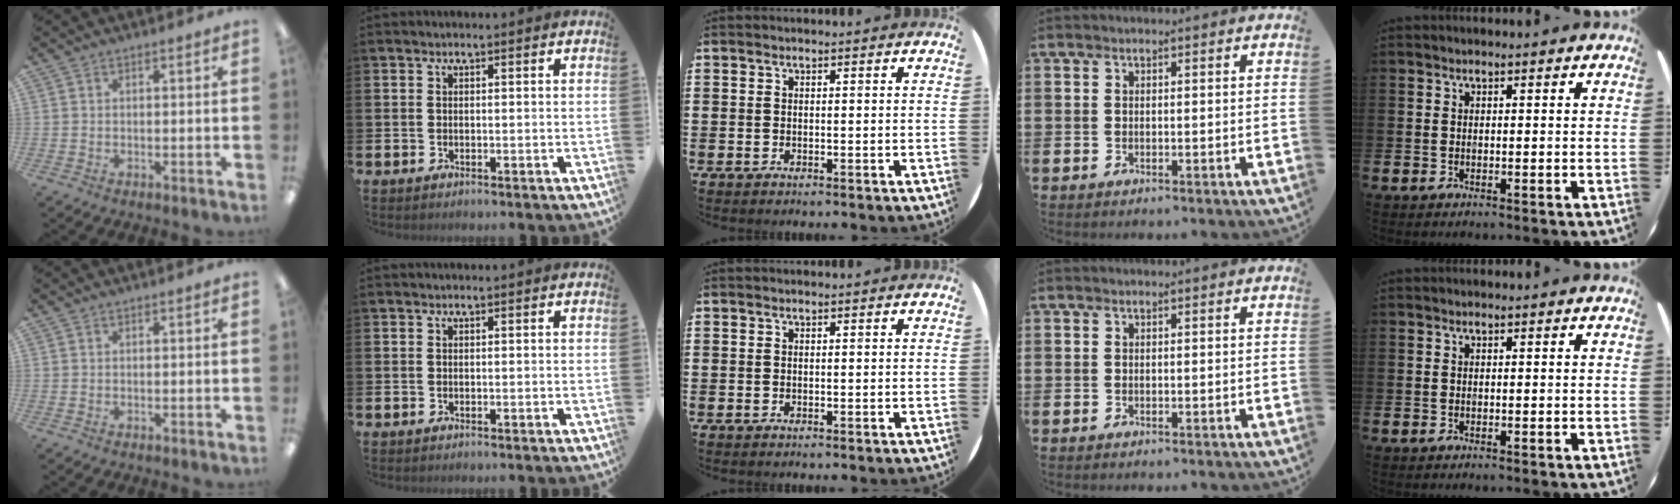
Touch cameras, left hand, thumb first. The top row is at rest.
{}